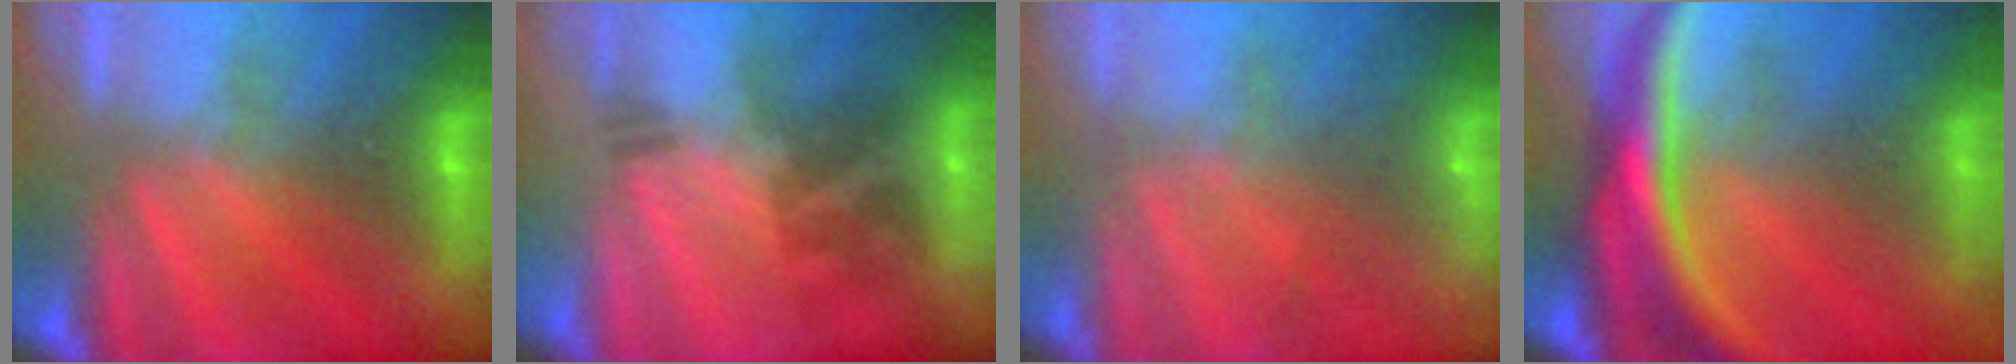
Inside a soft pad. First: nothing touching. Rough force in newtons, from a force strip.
{"total": 2.2}
{"total": 8.0}
{"total": 7.7}